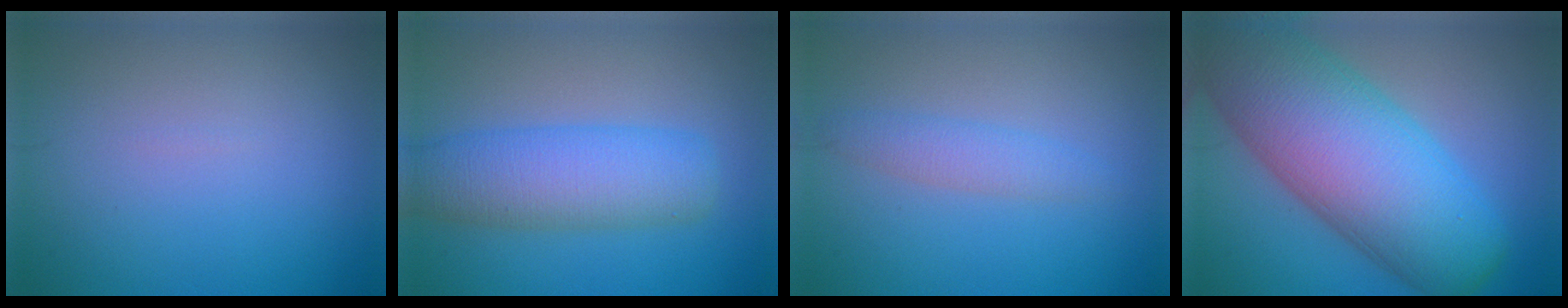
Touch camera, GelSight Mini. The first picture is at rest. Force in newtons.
{"total": 6.5, "press": 6.5, "slide": 0.2}
{"total": 2.1, "press": 2.1, "slide": 0.1}
{"total": 15.1, "press": 15.1, "slide": 0.7}